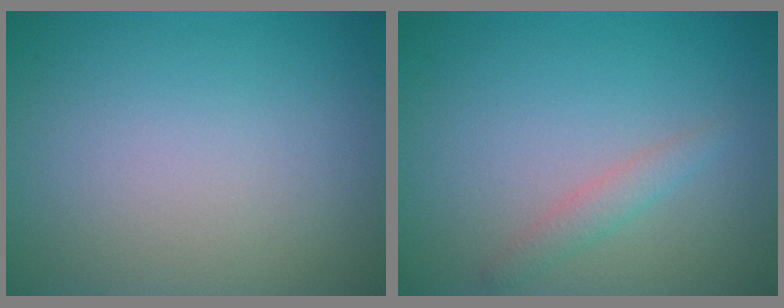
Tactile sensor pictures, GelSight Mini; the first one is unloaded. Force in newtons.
{"total": 1.5, "press": 1.5, "slide": 0.2}